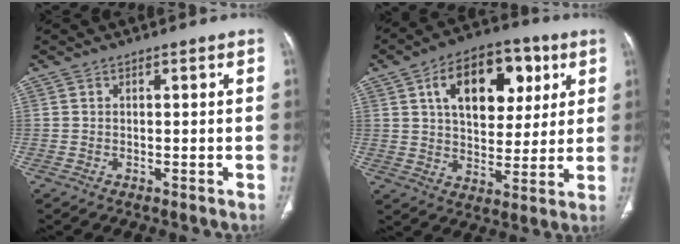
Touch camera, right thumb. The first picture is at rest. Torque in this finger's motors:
{"motor_torque": [0.45, 3.71, 1.58, 0.07, 0.12]}